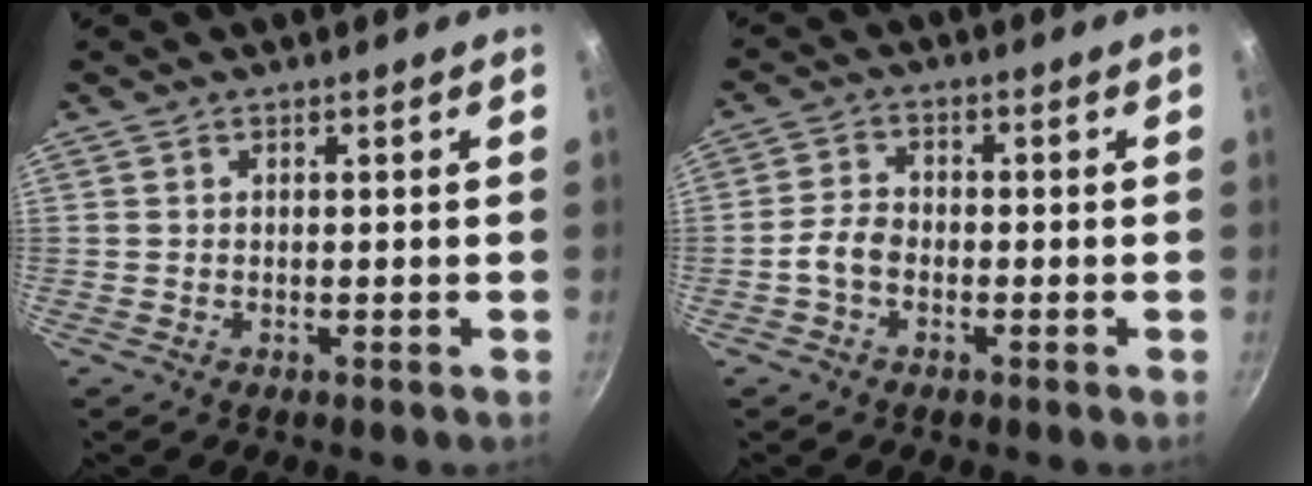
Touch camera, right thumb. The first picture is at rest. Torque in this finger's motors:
{"motor_torque": [0.22, -0.05, 0.43, -0.64, 0.02]}